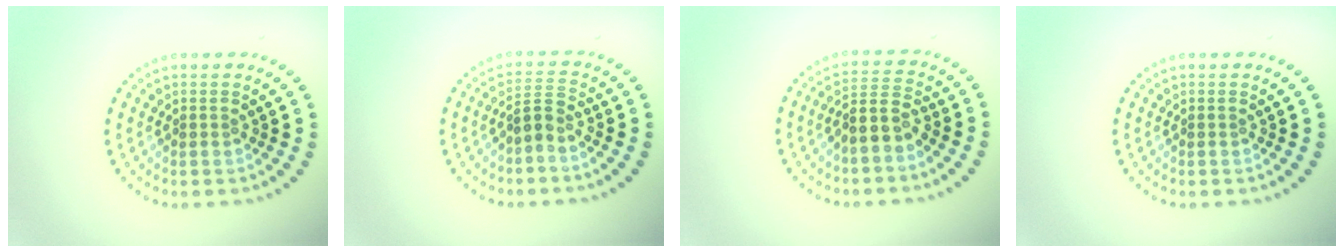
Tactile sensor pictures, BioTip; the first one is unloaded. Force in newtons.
{"total": 2.2, "press": 1.6, "slide": 1.5}
{"total": 3.2, "press": 2.8, "slide": 1.6}
{"total": 0.0}